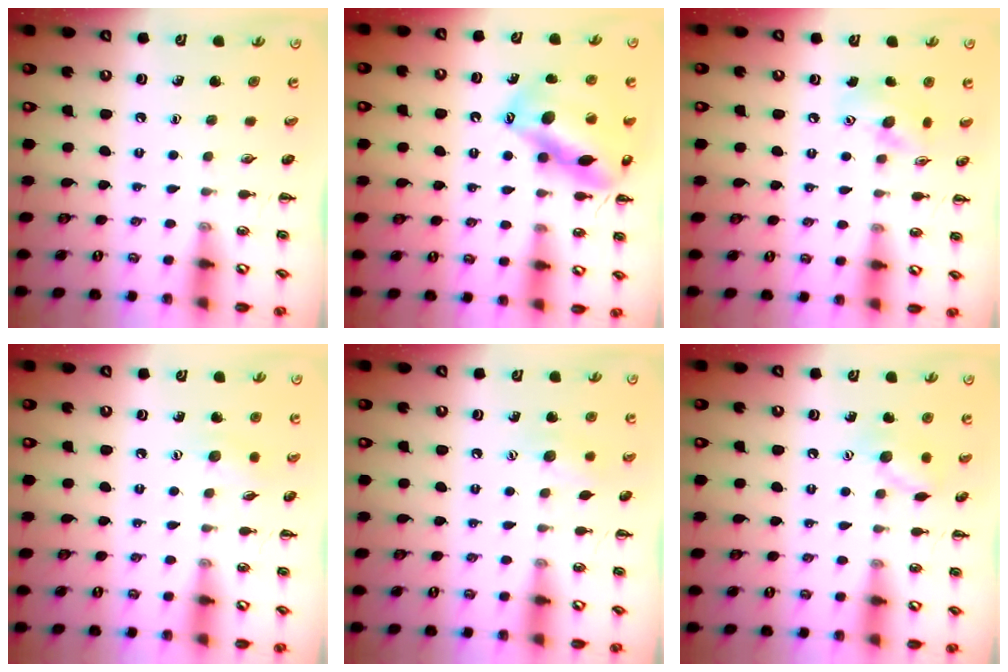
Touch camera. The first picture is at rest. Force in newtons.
{"total": 16.9, "press": 16.7, "slide": 3.1}
{"total": 11.0, "press": 10.9, "slide": 1.5}
{"total": 5.9, "press": 5.8, "slide": 1.1}
{"total": 6.9, "press": 6.7, "slide": 1.5}
{"total": 8.5, "press": 8.4, "slide": 0.3}